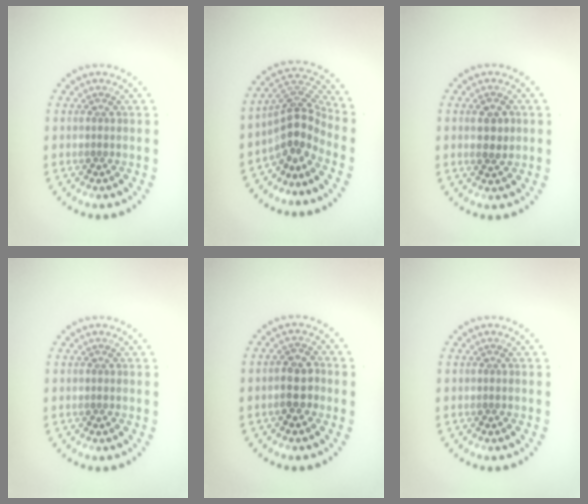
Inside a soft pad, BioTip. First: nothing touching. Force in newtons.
{"total": 4.2, "press": 3.1, "slide": 2.9}
{"total": 2.3, "press": 2.3, "slide": 0.3}
{"total": 0.0}
{"total": 2.6, "press": 2.5, "slide": 0.9}
{"total": 0.0}